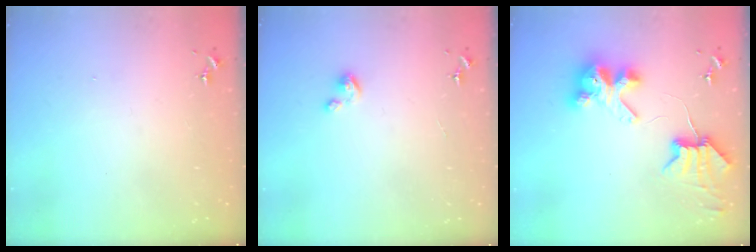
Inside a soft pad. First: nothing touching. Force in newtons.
{"total": 3.0, "press": 3.0, "slide": 0.2}
{"total": 8.1, "press": 8.1, "slide": 1.2}